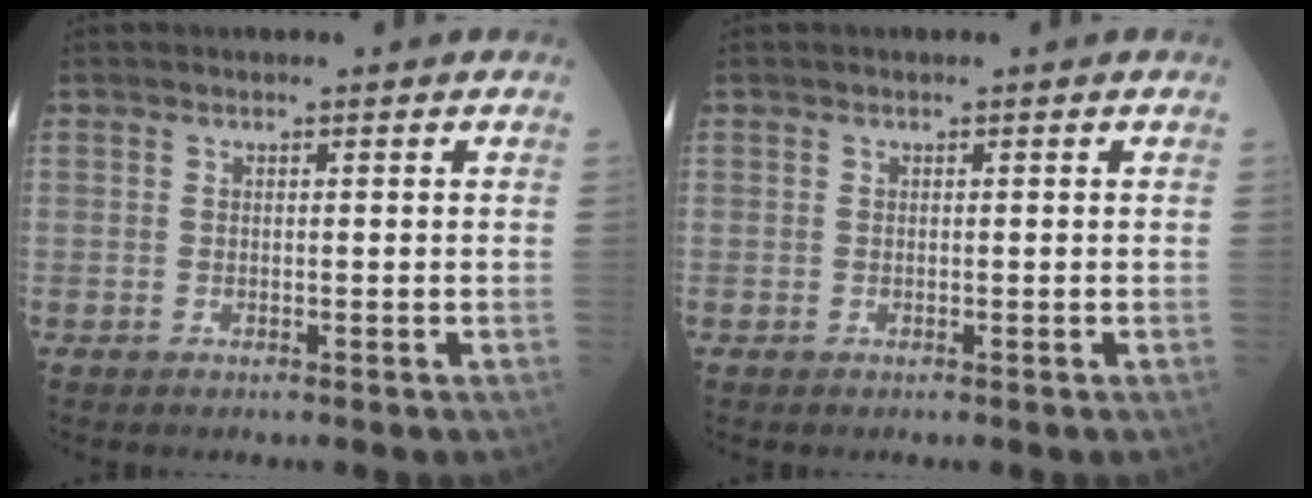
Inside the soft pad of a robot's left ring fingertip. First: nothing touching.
{"total": 0.0}